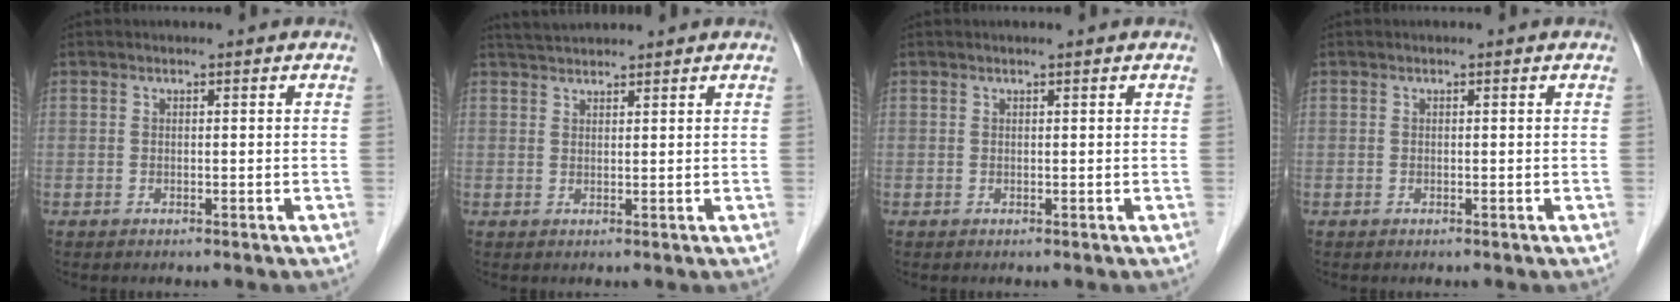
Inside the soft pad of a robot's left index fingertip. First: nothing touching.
{"total": 3.1, "force": [3.0, 0.1, 0.7], "torque": [-0.016, 0.025, 0.058]}
{"total": 0.6, "force": [0.4, -0.1, 0.3], "torque": [-0.008, 0.003, 0.010]}
{"total": 0.0}